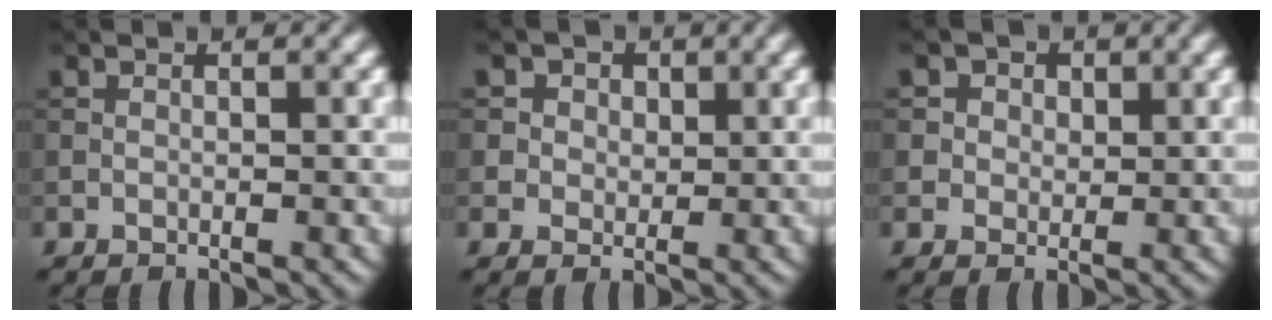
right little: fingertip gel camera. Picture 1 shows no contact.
{"total": 4.5, "force": [2.1, 3.6, 1.6], "torque": [-0.032, 0.002, 0.024]}
{"total": 3.8, "force": [1.7, 3.1, 1.4], "torque": [-0.025, -0.001, 0.017]}